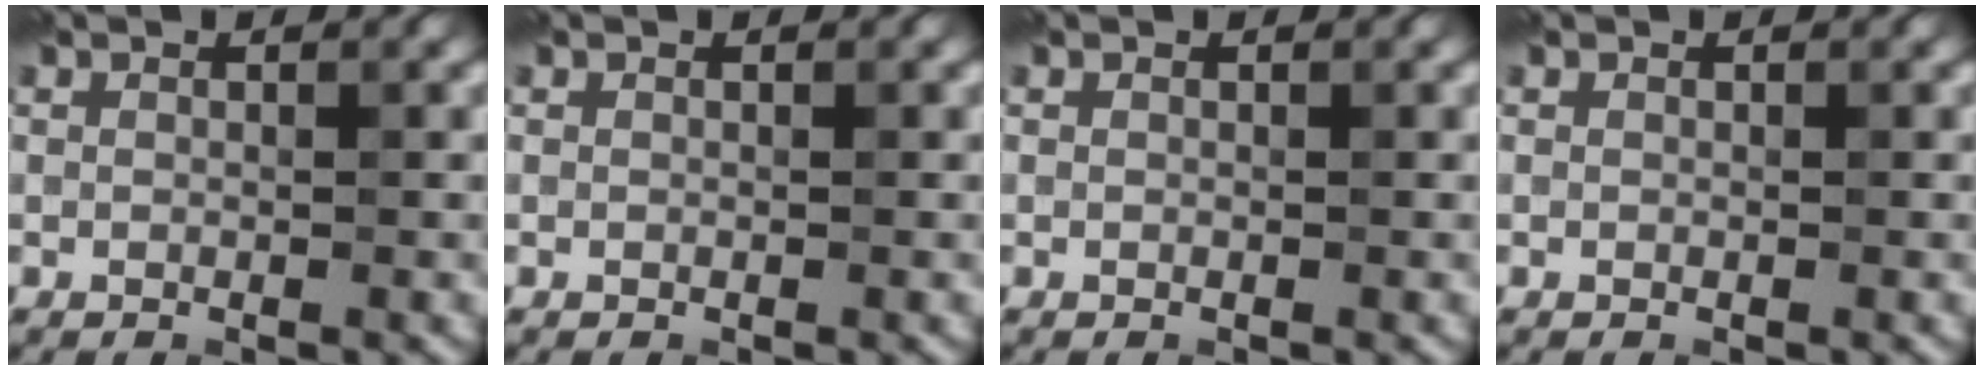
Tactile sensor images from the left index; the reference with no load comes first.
{"total": 0.0}
{"total": 0.0}
{"total": 0.0}